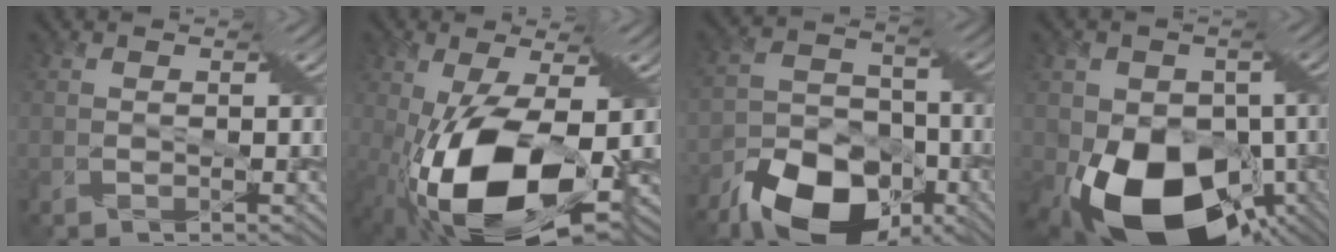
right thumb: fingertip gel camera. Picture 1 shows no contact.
{"total": 13.9, "force": [-3.6, 5.9, 12.0], "torque": [-0.244, -0.026, -0.061]}
{"total": 15.2, "force": [-9.7, 8.2, 8.3], "torque": [-0.169, -0.028, -0.176]}
{"total": 17.0, "force": [-5.5, 12.5, 10.2], "torque": [-0.171, -0.033, -0.081]}